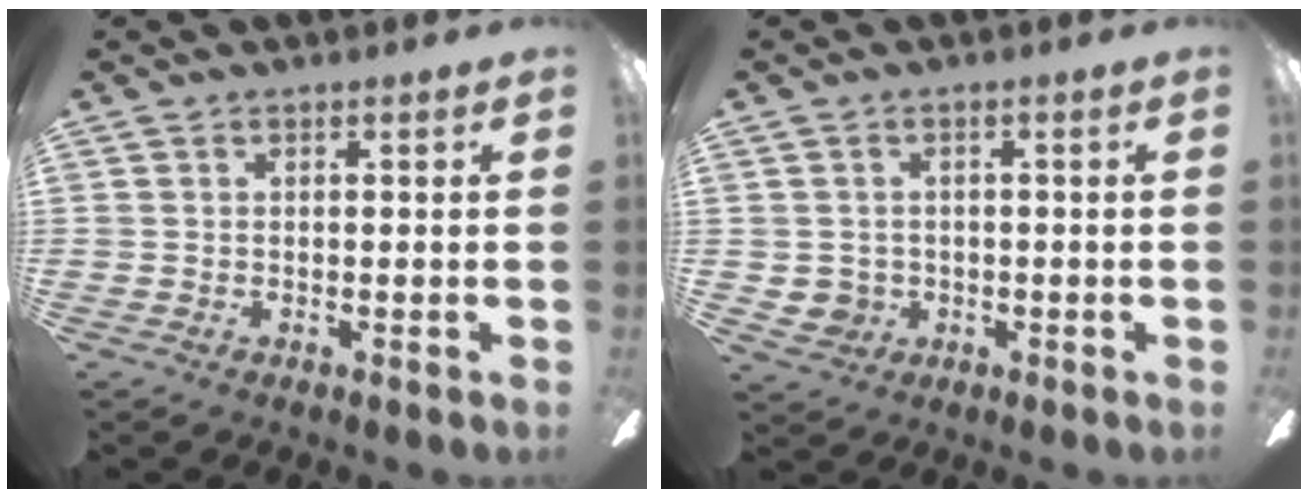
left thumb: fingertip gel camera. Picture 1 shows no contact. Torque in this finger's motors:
{"motor_torque": [-0.17, 0.16, 0.04, 0.05, 0.00]}